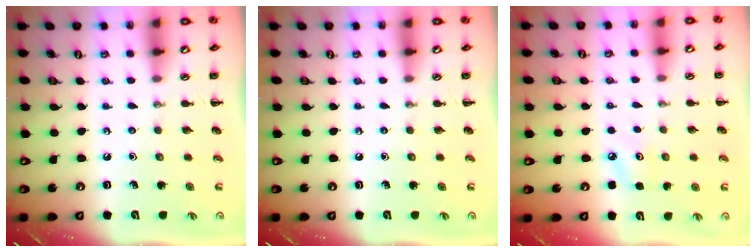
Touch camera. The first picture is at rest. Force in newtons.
{"total": 0.0}
{"total": 7.1, "press": 7.0, "slide": 1.5}